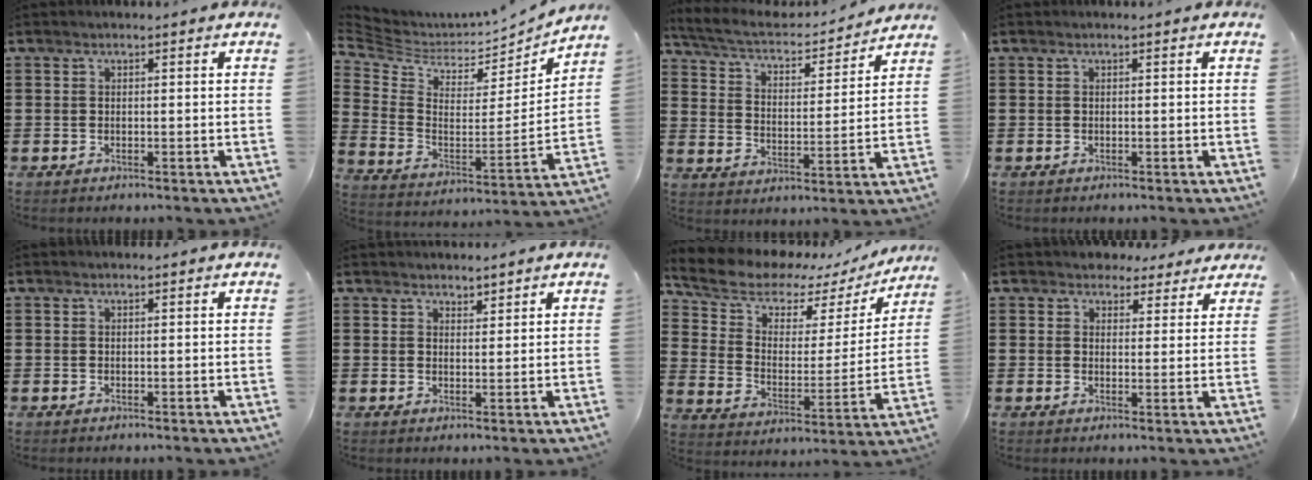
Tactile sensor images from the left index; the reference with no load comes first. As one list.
[{"total": 4.0, "force": [3.5, 1.6, 1.0], "torque": [-0.048, -0.038, 0.056]}, {"total": 4.7, "force": [4.2, 1.0, 1.8], "torque": [-0.059, -0.030, 0.066]}, {"total": 0.0}, {"total": 0.0}, {"total": 2.0, "force": [1.9, 0.5, -0.3], "torque": [0.001, 0.001, 0.037]}, {"total": 8.0, "force": [6.8, 3.6, 2.3], "torque": [-0.080, -0.041, 0.115]}, {"total": 3.6, "force": [3.2, 1.6, 0.5], "torque": [-0.022, 0.001, 0.061]}]